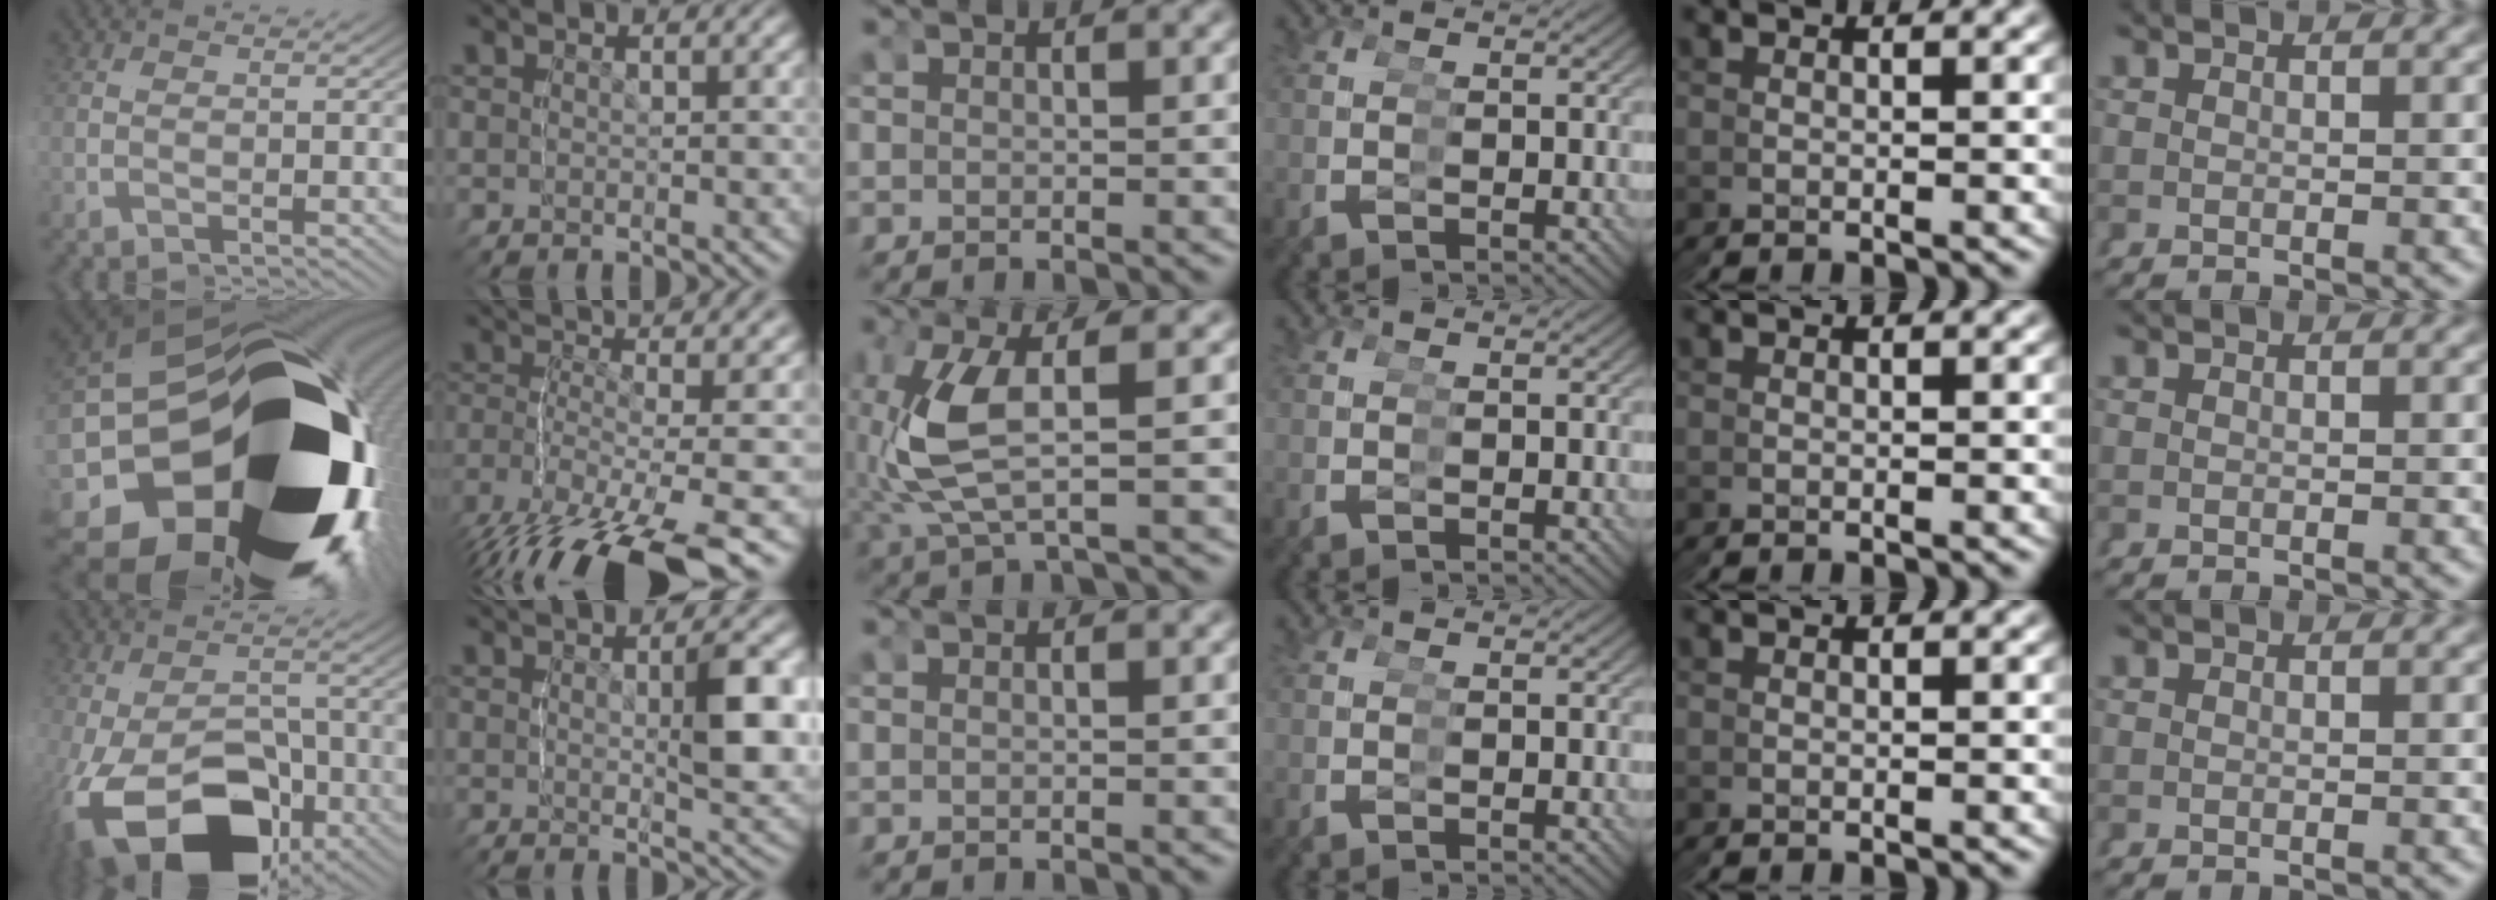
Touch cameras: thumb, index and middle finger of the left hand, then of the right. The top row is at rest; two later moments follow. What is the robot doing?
{"motion": "grasp_and_lifting", "object": "glasses"}